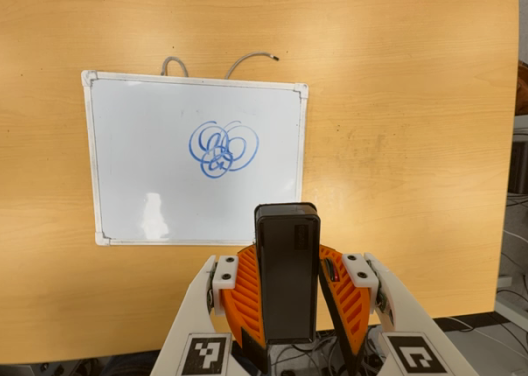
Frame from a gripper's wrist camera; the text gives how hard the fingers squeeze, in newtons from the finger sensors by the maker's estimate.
{"total": 5.0, "left": 4.9, "right": 5.0}